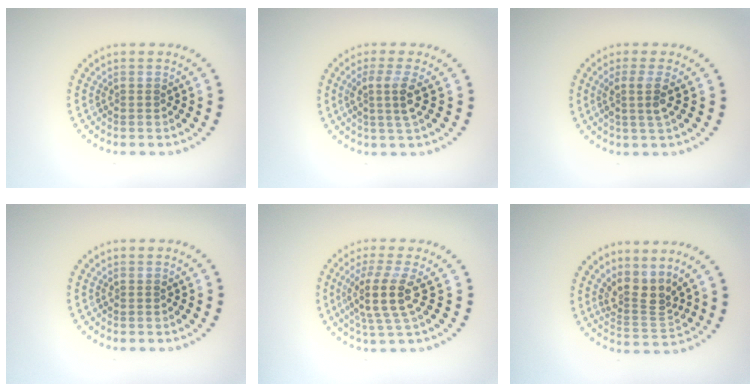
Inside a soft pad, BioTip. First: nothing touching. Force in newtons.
{"total": 2.5, "press": 1.9, "slide": 1.6}
{"total": 2.3, "press": 1.7, "slide": 1.5}
{"total": 0.0}
{"total": 4.1, "press": 3.1, "slide": 2.6}
{"total": 3.2, "press": 2.2, "slide": 2.3}